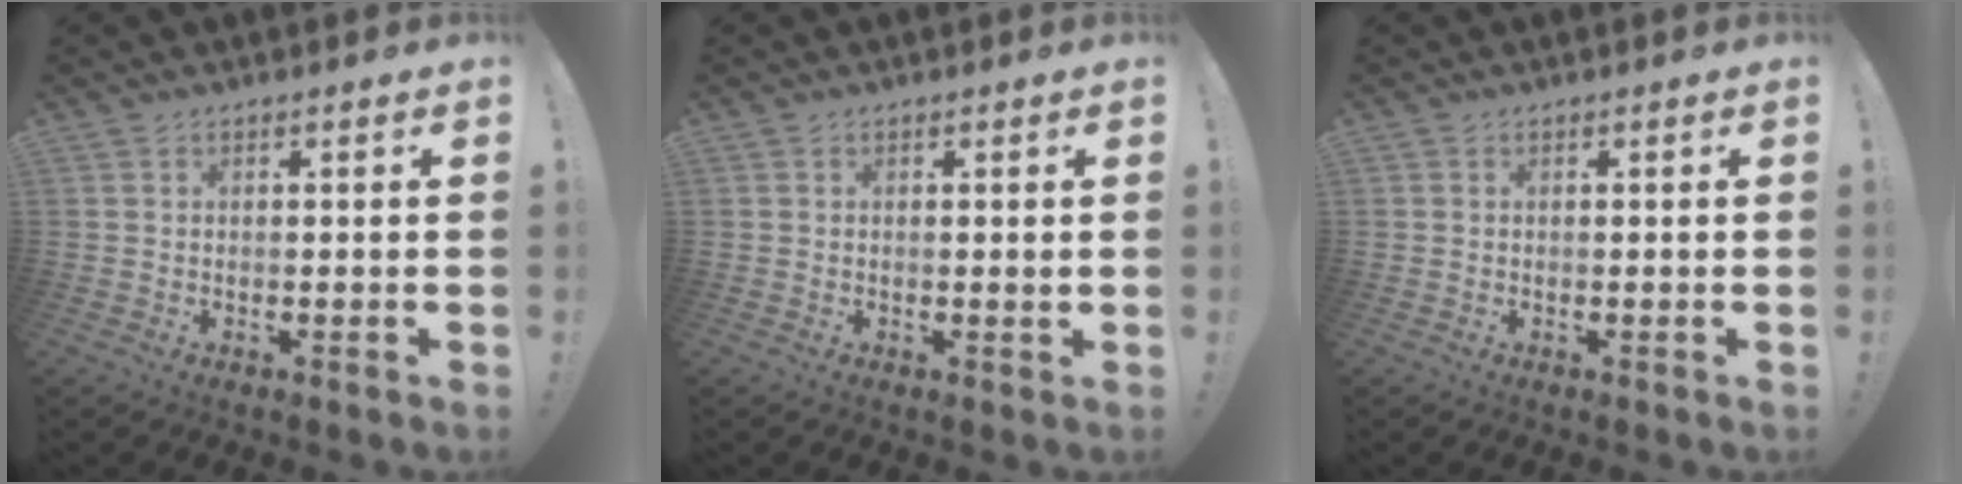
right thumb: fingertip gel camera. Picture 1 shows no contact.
{"total": 0.9, "force": [0.4, 0.1, 0.8], "torque": [-0.010, -0.002, 0.004]}
{"total": 0.0}